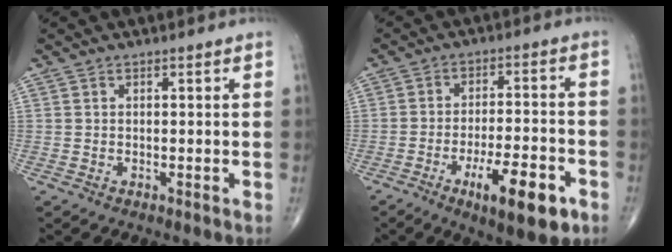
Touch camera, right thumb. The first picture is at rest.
{"total": 13.3, "force": [-6.3, 3.9, 11.0], "torque": [-0.167, 0.020, -0.091]}